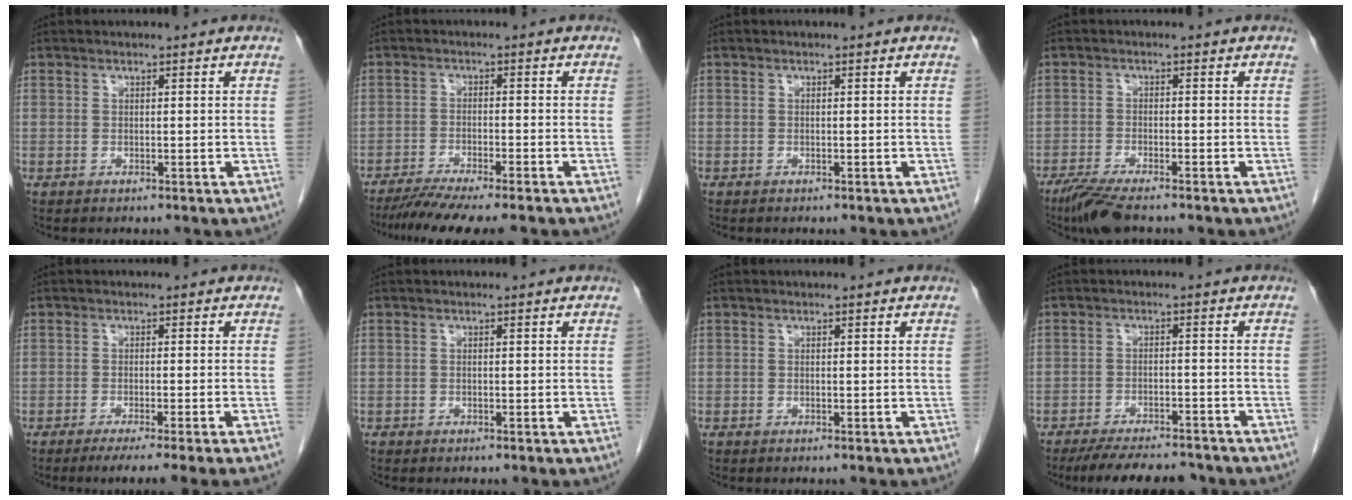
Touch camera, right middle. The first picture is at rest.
{"total": 8.9, "force": [-7.5, -0.2, 4.7], "torque": [-0.063, -0.021, -0.118]}
{"total": 0.0}
{"total": 5.8, "force": [-4.6, 0.6, 3.5], "torque": [-0.066, -0.016, -0.083]}
{"total": 8.0, "force": [-6.2, -1.5, 4.7], "torque": [-0.044, -0.017, -0.091]}
{"total": 0.0}
{"total": 0.0}
{"total": 10.6, "force": [-9.5, 2.5, 4.0], "torque": [-0.058, -0.004, -0.135]}